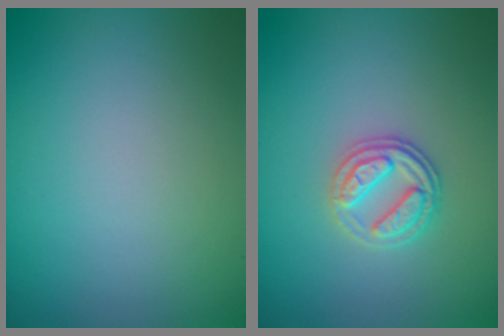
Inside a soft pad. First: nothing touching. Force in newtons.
{"total": 2.6, "press": 2.4, "slide": 1.0}